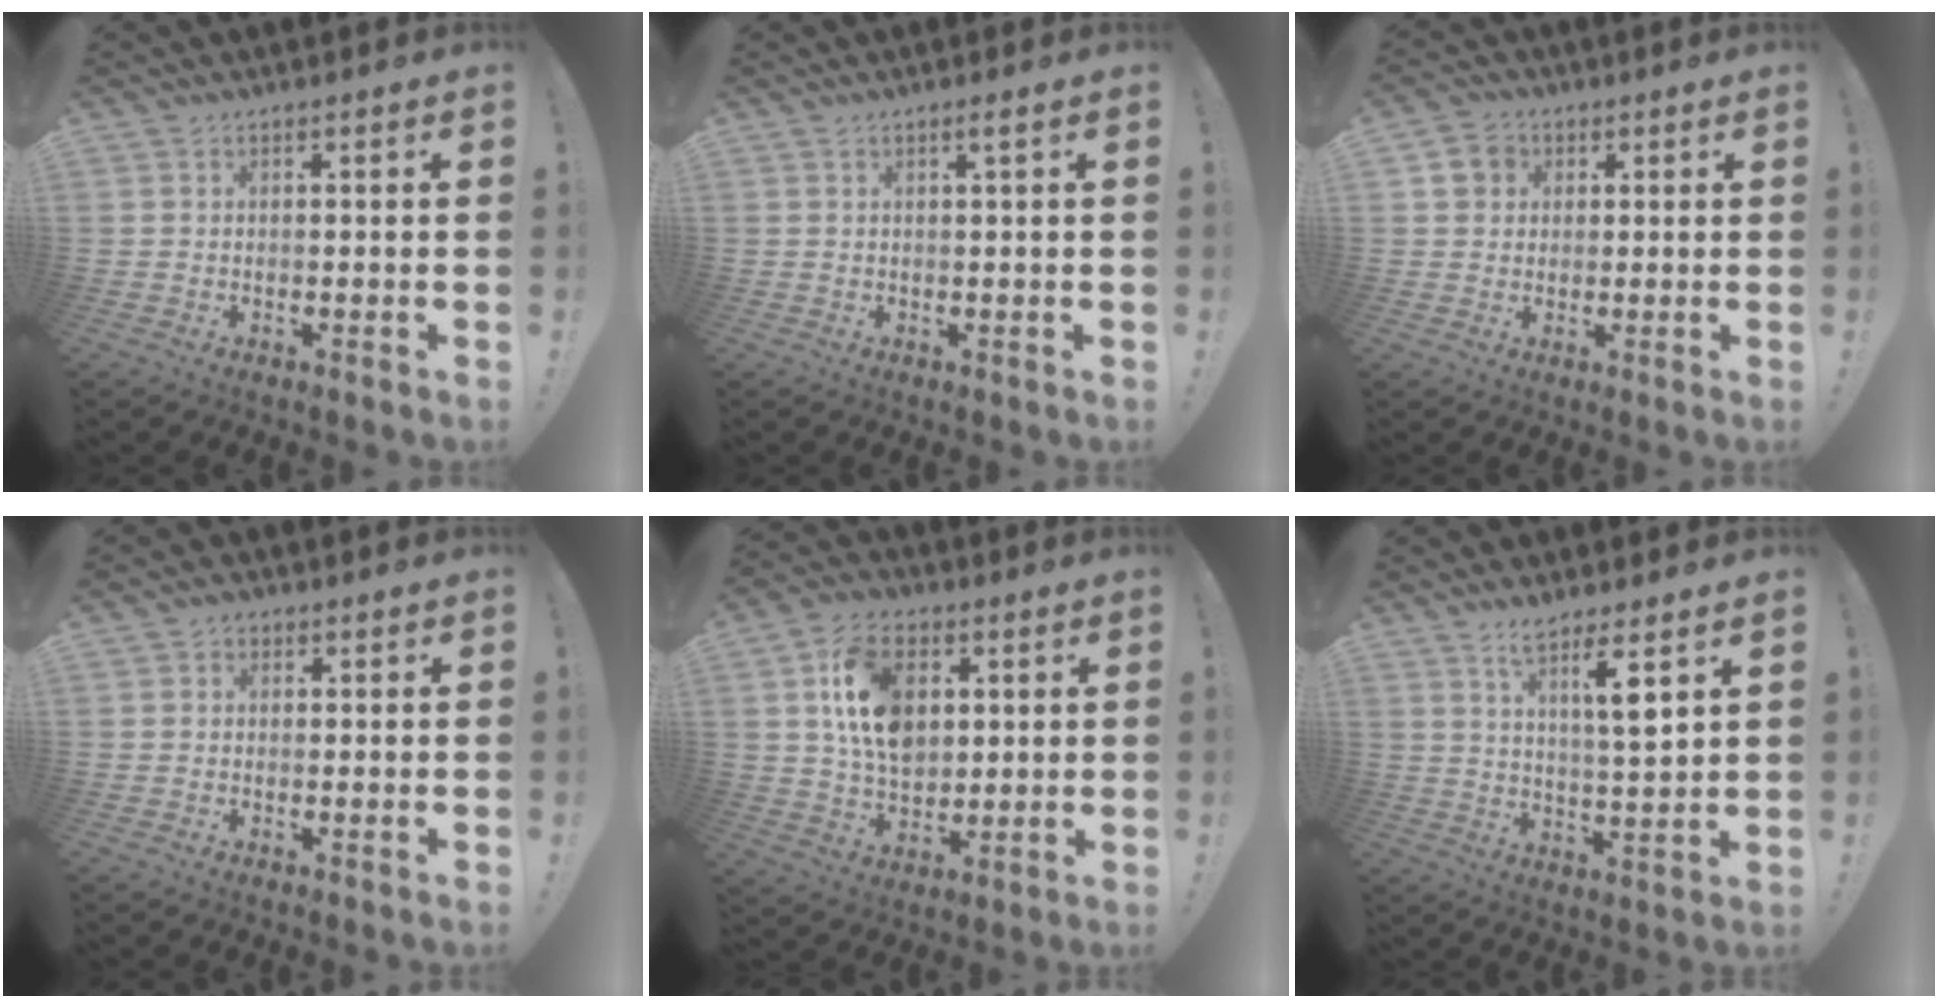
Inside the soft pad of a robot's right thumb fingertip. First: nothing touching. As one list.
[{"total": 1.7, "force": [0.6, -0.2, 1.6], "torque": [-0.027, -0.002, 0.006]}, {"total": 5.6, "force": [1.8, 5.0, 1.8], "torque": [-0.022, 0.002, 0.034]}, {"total": 1.4, "force": [-0.4, 1.2, 0.7], "torque": [-0.014, 0.008, -0.008]}, {"total": 16.2, "force": [4.8, 11.3, 10.5], "torque": [-0.172, -0.005, 0.093]}, {"total": 8.2, "force": [5.0, -0.1, 6.5], "torque": [-0.099, -0.032, 0.074]}]